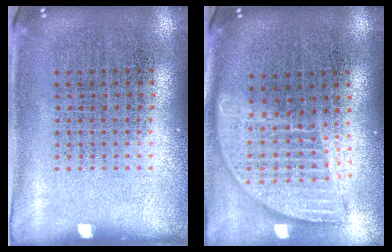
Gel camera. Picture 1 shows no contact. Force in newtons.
{"total": 1.8, "press": 1.5, "slide": 1.0}